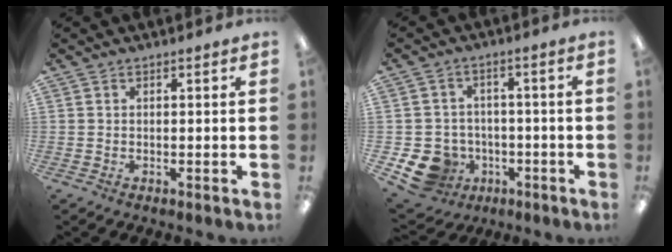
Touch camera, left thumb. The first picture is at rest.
{"total": 9.7, "force": [-4.4, 8.1, 3.2], "torque": [-0.090, 0.021, -0.072]}